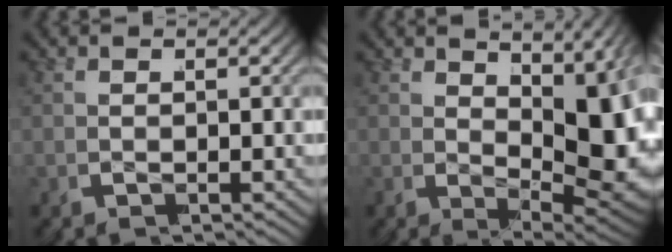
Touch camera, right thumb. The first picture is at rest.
{"total": 9.8, "force": [-0.8, 4.1, 8.9], "torque": [-0.148, -0.025, 0.011]}